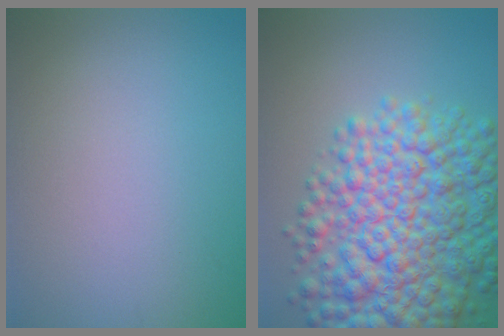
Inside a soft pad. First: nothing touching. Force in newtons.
{"total": 11.2, "press": 11.2, "slide": 0.3}